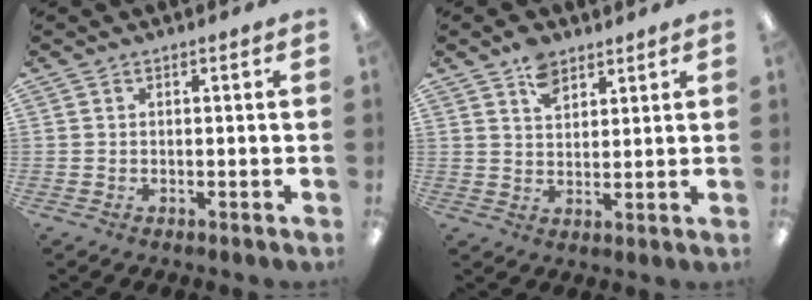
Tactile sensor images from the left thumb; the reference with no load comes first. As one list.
[{"total": 6.0, "force": [4.3, 3.3, 2.5], "torque": [-0.046, -0.012, 0.078]}]